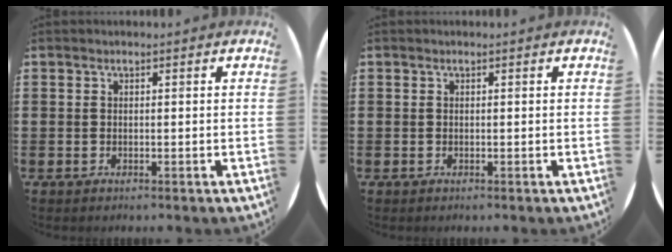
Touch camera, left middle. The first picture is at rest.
{"total": 0.0}